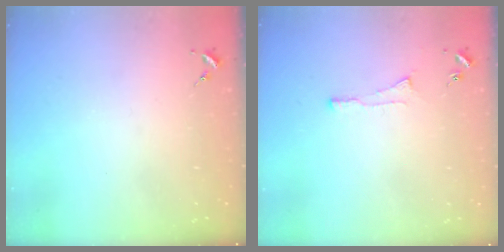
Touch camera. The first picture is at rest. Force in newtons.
{"total": 5.2, "press": 5.2, "slide": 0.5}